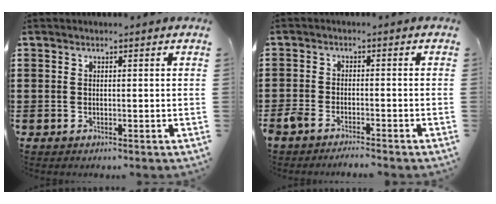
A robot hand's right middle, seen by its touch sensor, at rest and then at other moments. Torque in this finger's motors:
{"motor_torque": [-0.13, -0.05, 0.08, 0.04]}